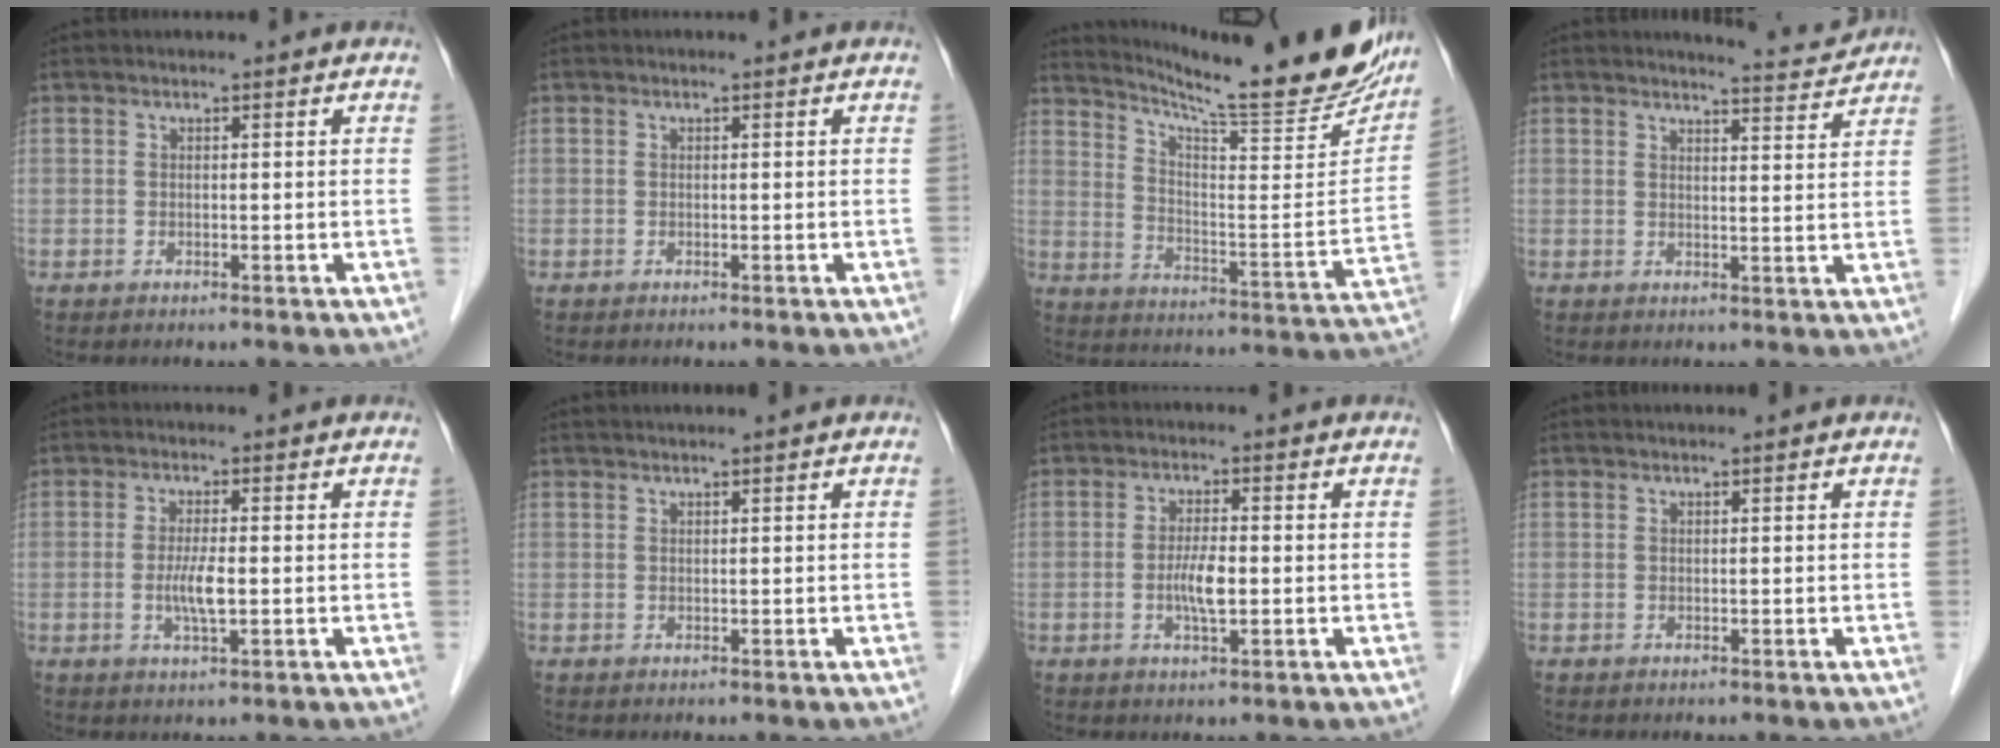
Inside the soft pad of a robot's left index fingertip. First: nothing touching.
{"total": 0.0}
{"total": 25.3, "force": [22.3, 1.6, 11.9], "torque": [-0.186, -0.080, 0.299]}
{"total": 4.9, "force": [4.9, -0.3, 0.2], "torque": [-0.017, -0.012, 0.060]}
{"total": 3.5, "force": [-0.5, 0.3, 3.5], "torque": [-0.072, -0.007, -0.007]}
{"total": 2.4, "force": [2.1, -0.3, 1.2], "torque": [-0.012, 0.026, 0.040]}
{"total": 3.7, "force": [-0.6, 0.6, 3.6], "torque": [-0.072, -0.003, -0.010]}
{"total": 0.9, "force": [0.8, -0.1, 0.4], "torque": [-0.005, 0.014, 0.018]}